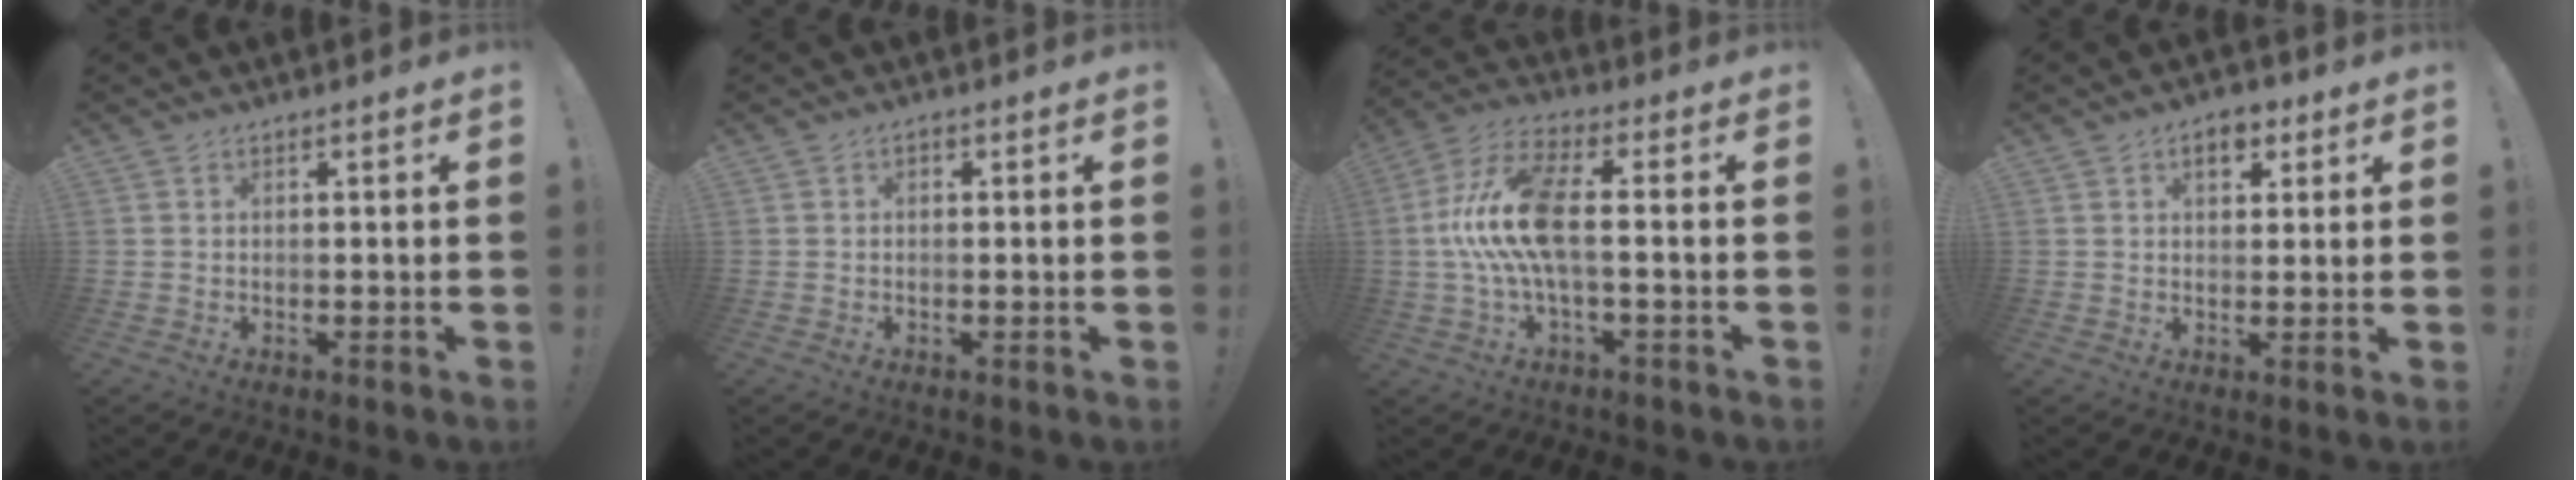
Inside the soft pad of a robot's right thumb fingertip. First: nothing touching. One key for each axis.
{"total": 0.9, "fx": -0.7, "fy": 0.4, "fz": 0.3, "tx": -0.006, "ty": 0.004, "tz": -0.012}
{"total": 14.3, "fx": -0.1, "fy": 4.8, "fz": 13.4, "tx": -0.269, "ty": -0.002, "tz": -0.007}
{"total": 5.0, "fx": 2.2, "fy": 3.5, "fz": 2.9, "tx": -0.029, "ty": 0.000, "tz": 0.035}